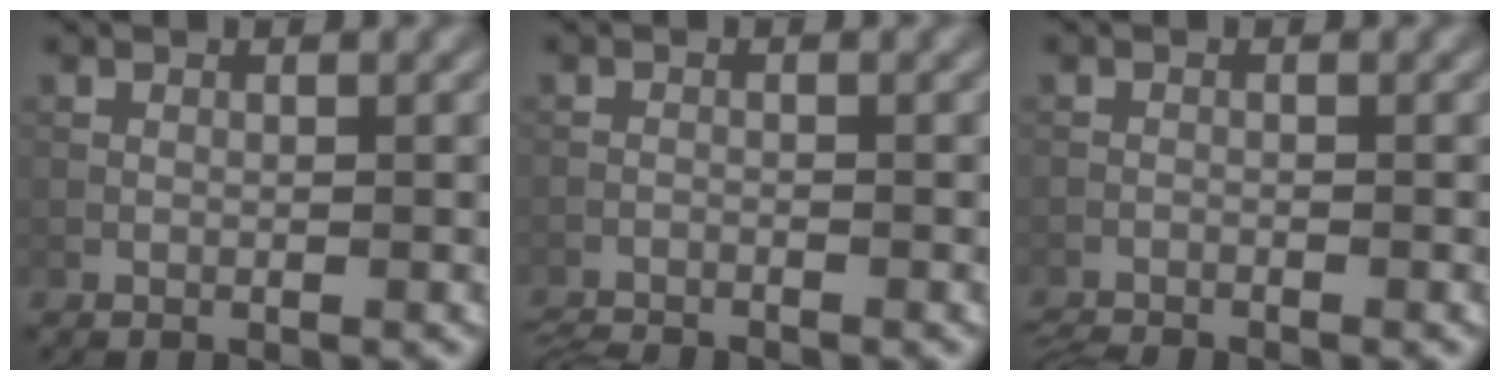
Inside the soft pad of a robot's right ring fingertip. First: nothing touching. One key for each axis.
{"total": 3.1, "fx": -3.0, "fy": 0.1, "fz": 0.6, "tx": -0.020, "ty": -0.015, "tz": -0.059}
{"total": 2.3, "fx": -2.3, "fy": 0.0, "fz": 0.4, "tx": -0.018, "ty": -0.010, "tz": -0.046}